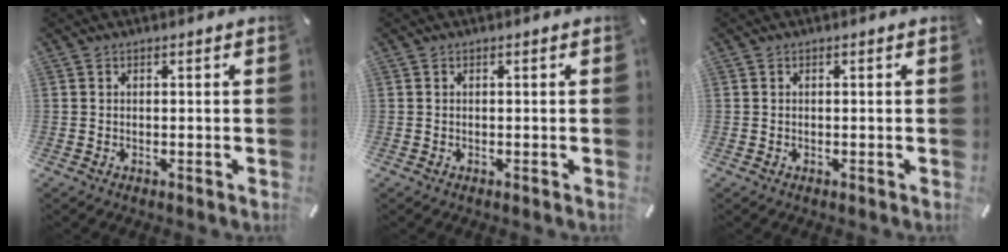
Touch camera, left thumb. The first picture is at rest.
{"total": 0.0}
{"total": 0.0}